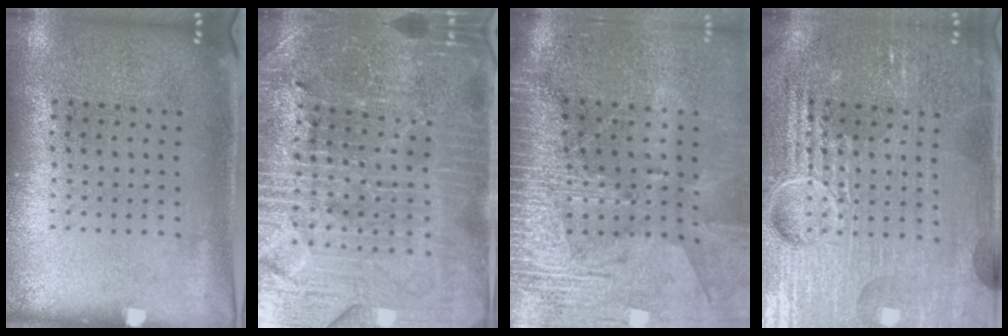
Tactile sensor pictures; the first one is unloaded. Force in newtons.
{"total": 4.3, "press": 4.2, "slide": 1.0}
{"total": 3.9, "press": 3.4, "slide": 1.8}
{"total": 6.8, "press": 6.8, "slide": 0.8}